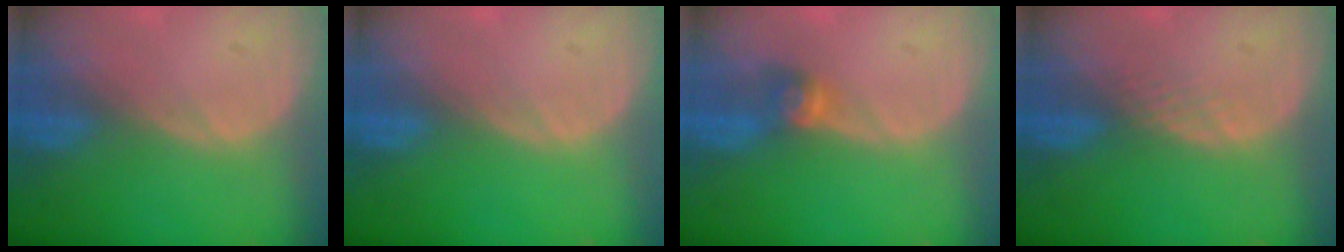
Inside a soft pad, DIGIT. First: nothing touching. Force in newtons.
{"total": 0.0}
{"total": 2.6, "press": 2.5, "slide": 0.6}
{"total": 1.3, "press": 1.2, "slide": 0.1}